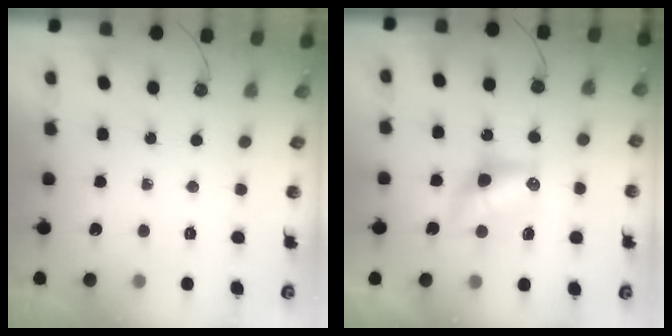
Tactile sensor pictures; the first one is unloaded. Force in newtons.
{"total": 9.9, "press": 9.4, "slide": 3.2}